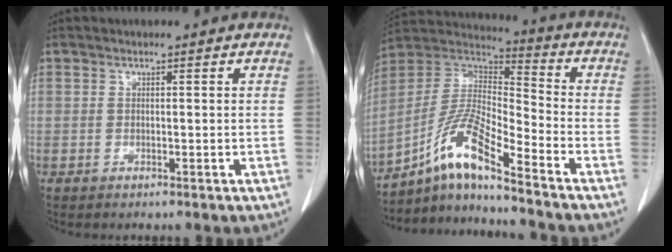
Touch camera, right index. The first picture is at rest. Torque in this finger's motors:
{"motor_torque": [0.64, -0.44, 0.12, 0.10]}